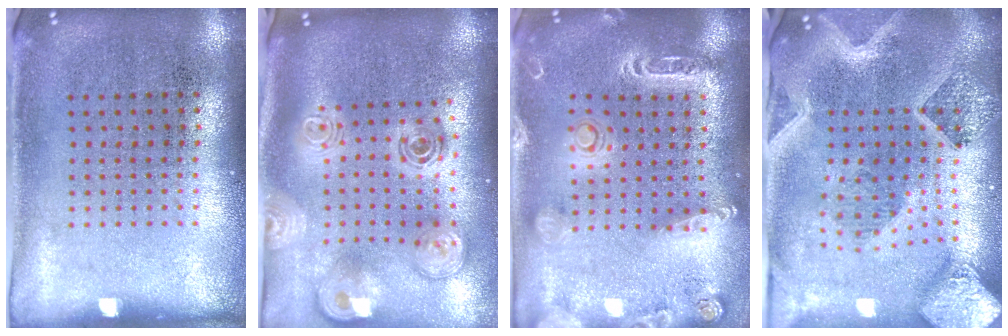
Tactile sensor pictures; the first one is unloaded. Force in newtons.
{"total": 2.8, "press": 2.1, "slide": 1.9}
{"total": 2.0, "press": 1.9, "slide": 0.6}
{"total": 4.2, "press": 3.3, "slide": 2.6}